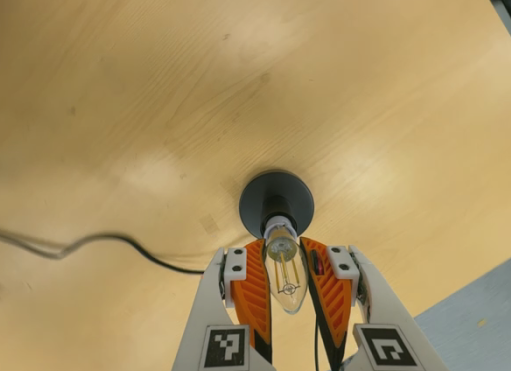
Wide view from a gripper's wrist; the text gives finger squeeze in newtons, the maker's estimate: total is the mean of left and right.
{"total": 20.9, "left": 20.6, "right": 21.3}